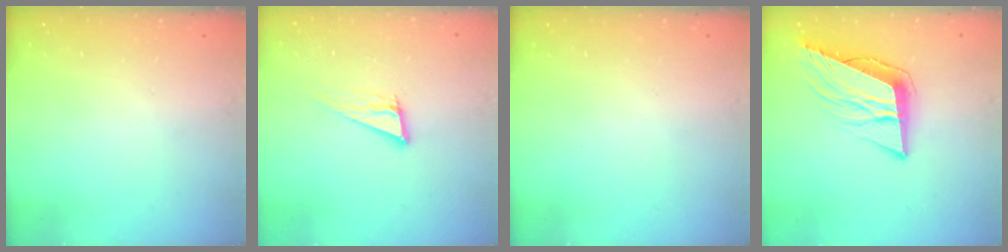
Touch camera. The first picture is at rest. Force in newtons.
{"total": 10.9, "press": 10.4, "slide": 3.3}
{"total": 0.0}
{"total": 12.0, "press": 11.6, "slide": 3.3}